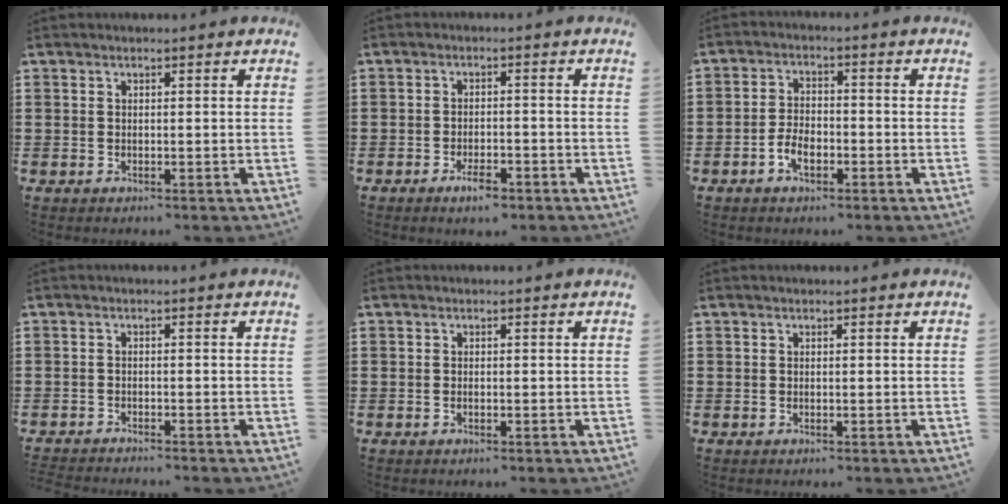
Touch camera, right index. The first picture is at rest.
{"total": 3.3, "force": [-2.2, 1.1, 2.2], "torque": [-0.044, 0.003, -0.043]}
{"total": 4.0, "force": [-1.9, 2.2, 2.7], "torque": [-0.062, 0.002, -0.039]}
{"total": 1.5, "force": [-1.5, -0.1, -0.1], "torque": [0.000, 0.003, -0.032]}
{"total": 0.0}
{"total": 0.0}